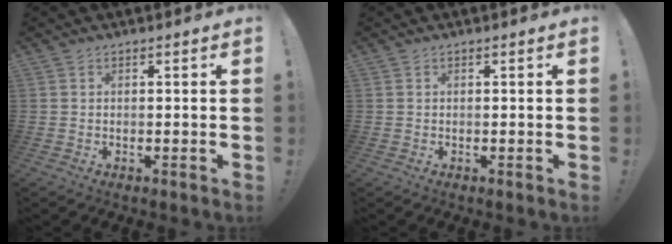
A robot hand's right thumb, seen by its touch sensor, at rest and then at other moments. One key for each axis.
{"total": 0.0}